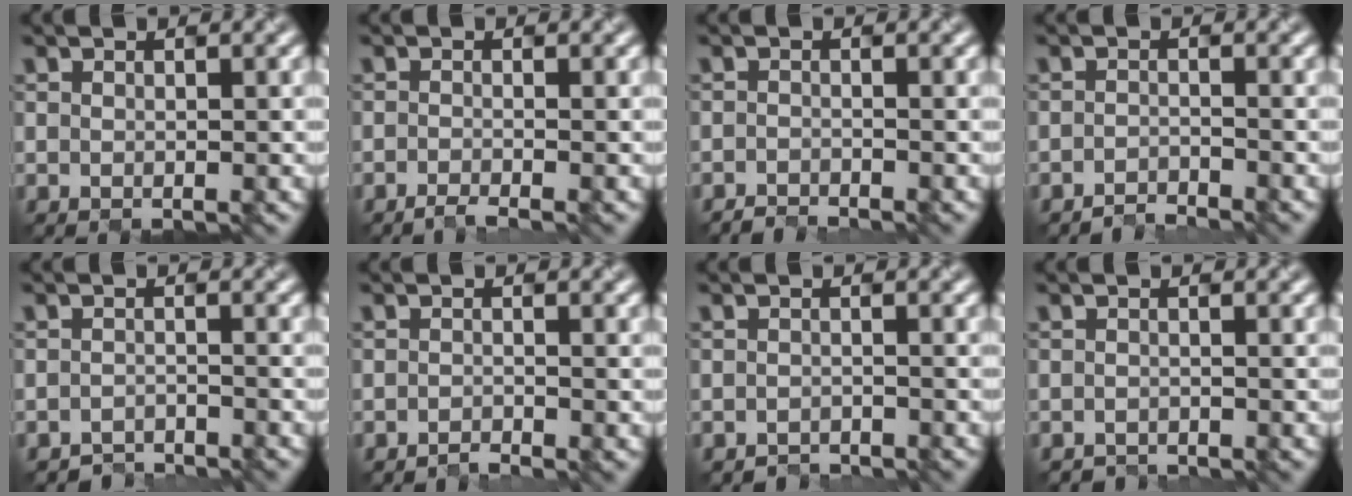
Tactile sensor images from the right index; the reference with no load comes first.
{"total": 1.3, "force": [-1.0, 0.3, 0.8], "torque": [-0.007, -0.007, -0.026]}
{"total": 1.1, "force": [-1.1, 0.0, -0.1], "torque": [0.012, -0.006, -0.029]}
{"total": 1.6, "force": [-1.6, -0.2, -0.4], "torque": [0.011, -0.005, -0.038]}
{"total": 2.5, "force": [-2.3, -0.2, -1.0], "torque": [0.020, -0.003, -0.041]}
{"total": 1.0, "force": [-0.9, -0.1, -0.2], "torque": [0.005, -0.005, -0.023]}
{"total": 2.0, "force": [-1.8, -0.2, -0.8], "torque": [0.017, -0.009, -0.034]}
{"total": 1.4, "force": [-1.2, -0.2, -0.8], "torque": [0.015, -0.008, -0.029]}